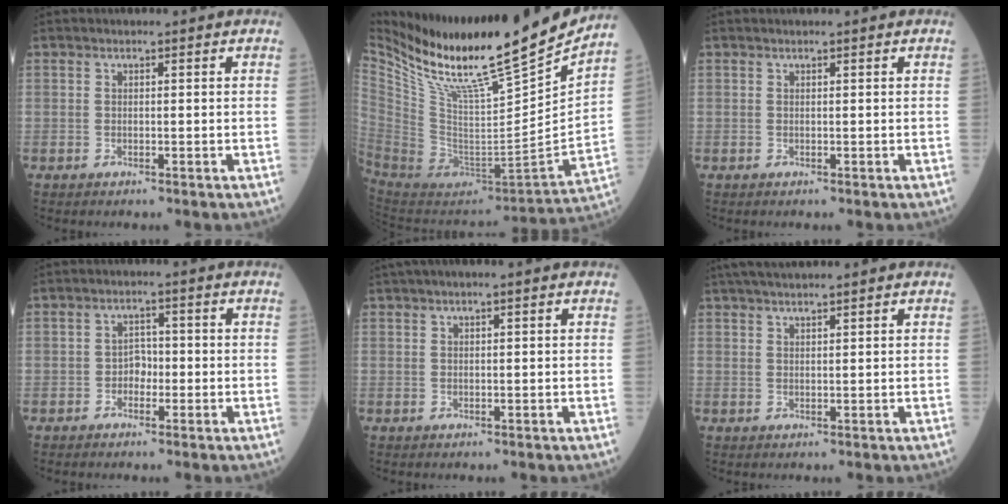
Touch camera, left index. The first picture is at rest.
{"total": 26.6, "force": [22.3, 1.4, 14.5], "torque": [-0.257, -0.069, 0.375]}
{"total": 0.0}
{"total": 2.5, "force": [-1.0, 1.7, 1.5], "torque": [-0.017, 0.006, -0.022]}
{"total": 2.8, "force": [1.7, 0.0, 2.2], "torque": [-0.043, 0.020, 0.032]}
{"total": 6.3, "force": [5.3, 0.0, 3.5], "torque": [-0.056, 0.034, 0.089]}